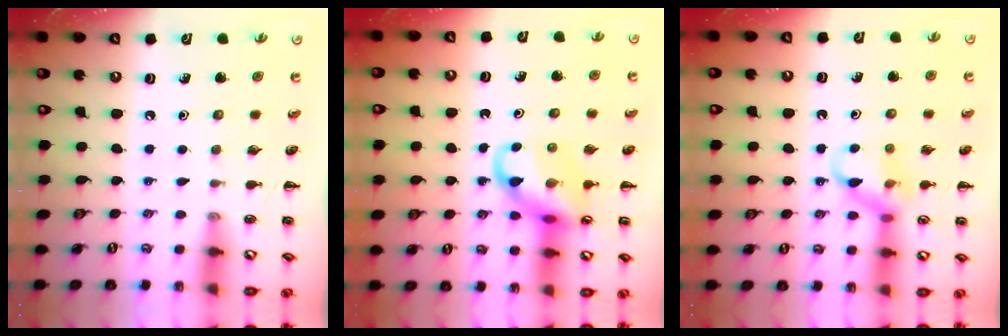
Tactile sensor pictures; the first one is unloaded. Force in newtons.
{"total": 11.8, "press": 11.7, "slide": 1.6}
{"total": 10.5, "press": 10.4, "slide": 1.0}